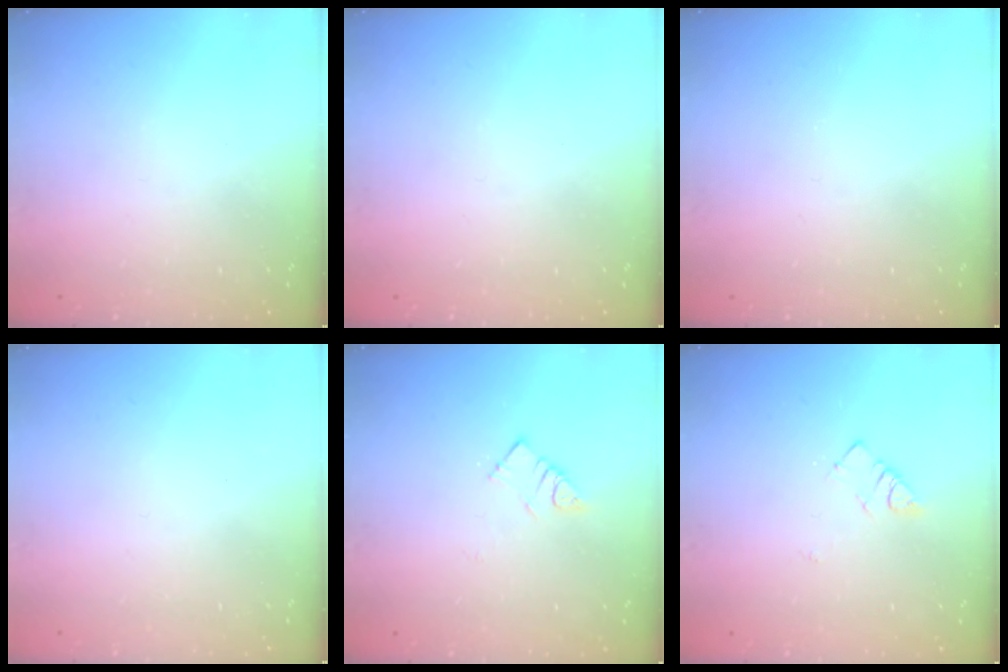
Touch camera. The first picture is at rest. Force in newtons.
{"total": 0.0}
{"total": 0.0}
{"total": 1.7, "press": 1.6, "slide": 0.1}
{"total": 3.7, "press": 3.7, "slide": 0.0}
{"total": 2.9, "press": 2.9, "slide": 0.5}